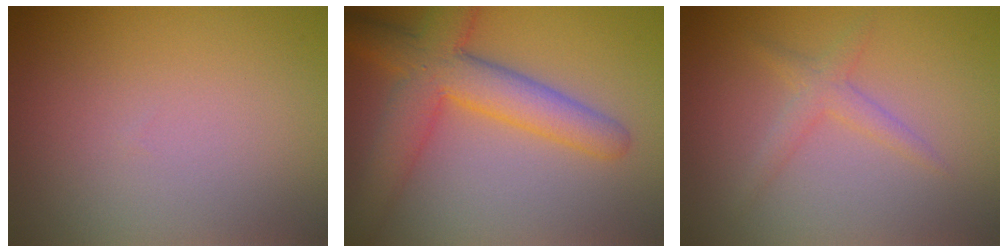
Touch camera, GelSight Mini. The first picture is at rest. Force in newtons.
{"total": 6.8, "press": 6.8, "slide": 0.2}
{"total": 1.8, "press": 1.8, "slide": 0.1}